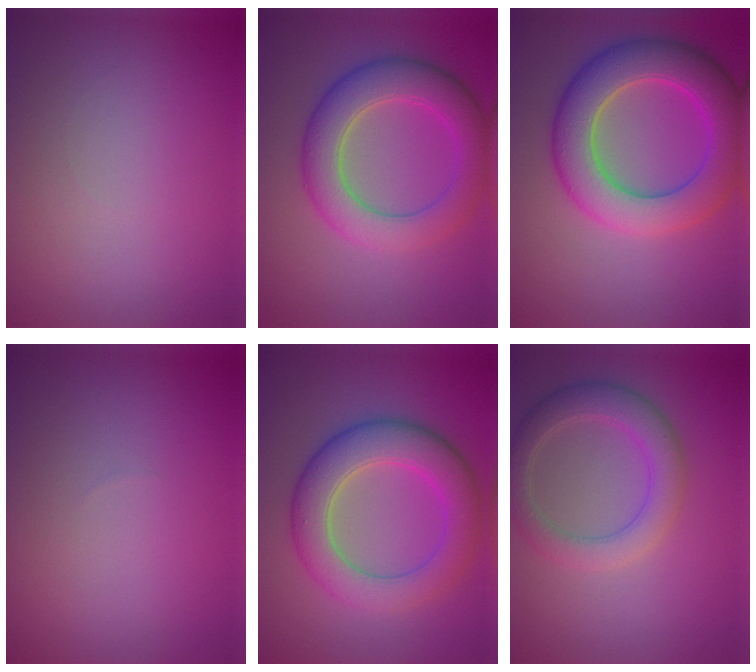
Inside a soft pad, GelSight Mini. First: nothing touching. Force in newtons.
{"total": 6.4, "press": 6.4, "slide": 0.2}
{"total": 8.4, "press": 8.4, "slide": 0.2}
{"total": 0.0}
{"total": 7.1, "press": 7.0, "slide": 0.1}
{"total": 4.1, "press": 4.1, "slide": 0.1}